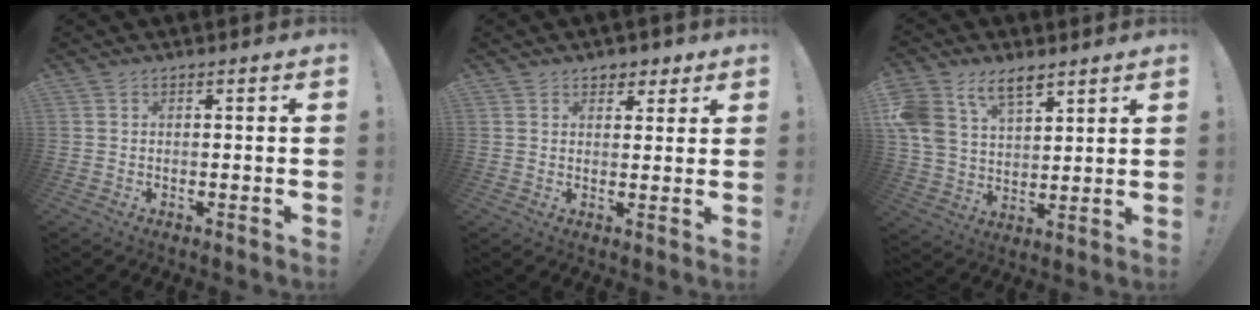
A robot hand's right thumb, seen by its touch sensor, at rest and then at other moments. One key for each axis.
{"total": 3.8, "fx": 2.5, "fy": 2.8, "fz": 0.8, "tx": 0.008, "ty": -0.011, "tz": 0.041}
{"total": 12.9, "fx": 8.2, "fy": 7.6, "fz": 6.5, "tx": -0.121, "ty": -0.039, "tz": 0.160}